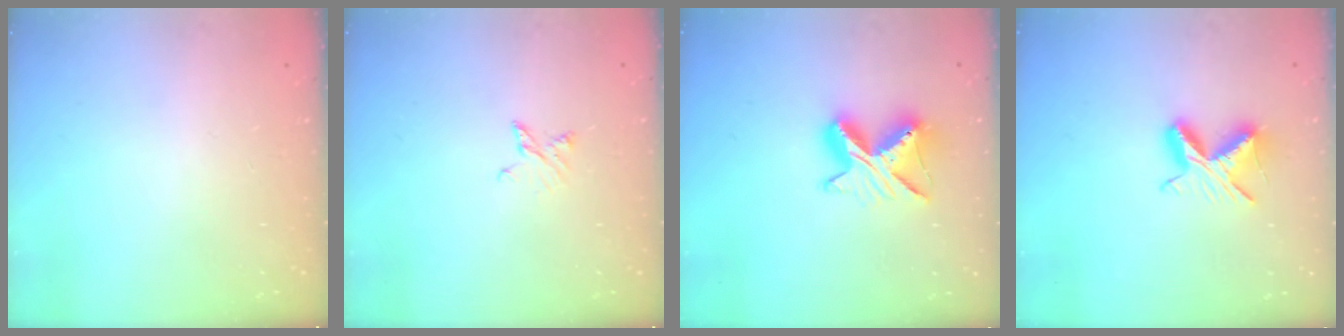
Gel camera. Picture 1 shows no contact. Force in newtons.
{"total": 3.2, "press": 3.2, "slide": 0.4}
{"total": 9.4, "press": 9.4, "slide": 0.2}
{"total": 8.5, "press": 8.5, "slide": 0.4}